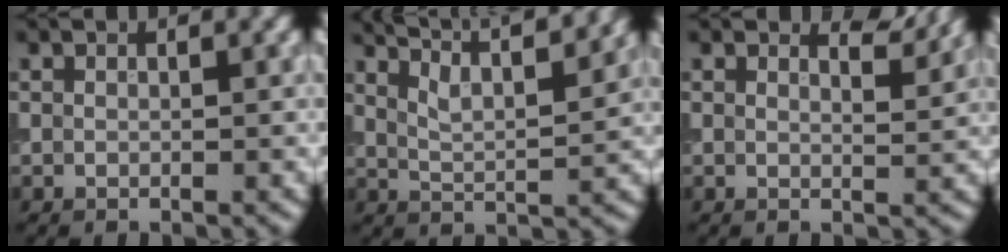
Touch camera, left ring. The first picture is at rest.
{"total": 11.3, "force": [8.5, 3.5, 6.5], "torque": [-0.093, 0.035, 0.095]}
{"total": 2.2, "force": [2.0, 0.3, 0.9], "torque": [-0.013, -0.006, 0.022]}